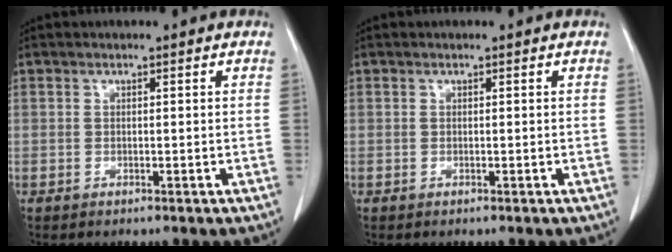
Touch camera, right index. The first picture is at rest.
{"total": 0.0}